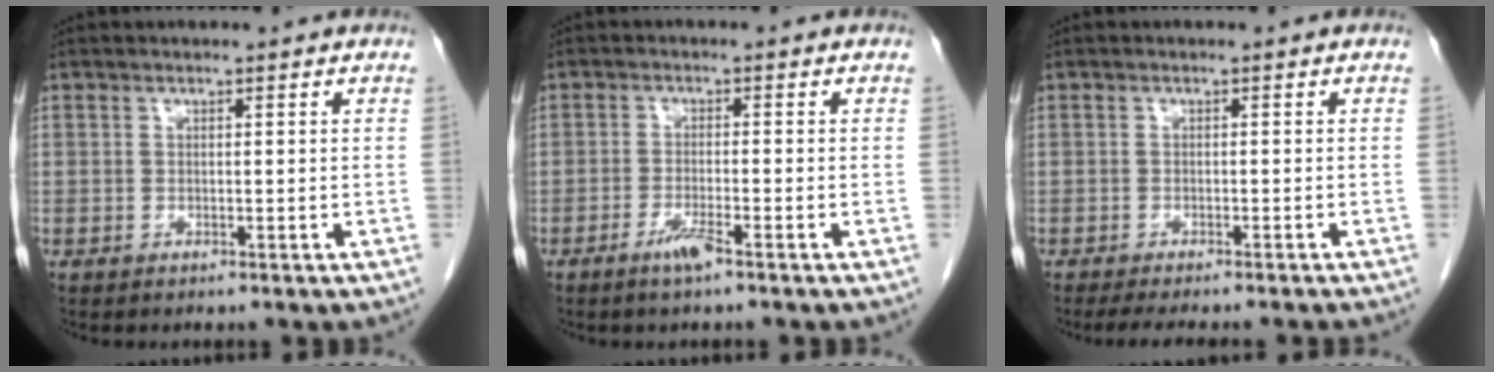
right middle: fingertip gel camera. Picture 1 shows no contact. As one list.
[{"total": 3.1, "force": [-2.1, 0.0, 2.3], "torque": [-0.047, -0.004, -0.041]}, {"total": 8.5, "force": [-7.4, 0.8, 4.0], "torque": [-0.049, -0.016, -0.099]}]